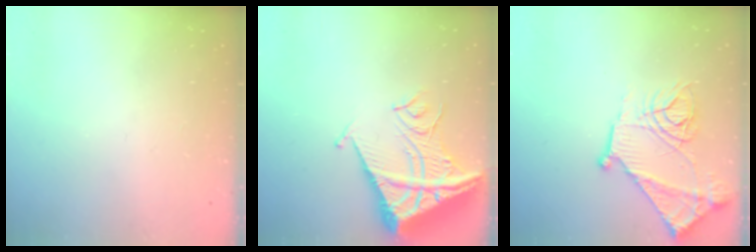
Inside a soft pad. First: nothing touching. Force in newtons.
{"total": 16.6, "press": 16.4, "slide": 2.0}
{"total": 15.5, "press": 15.4, "slide": 1.4}